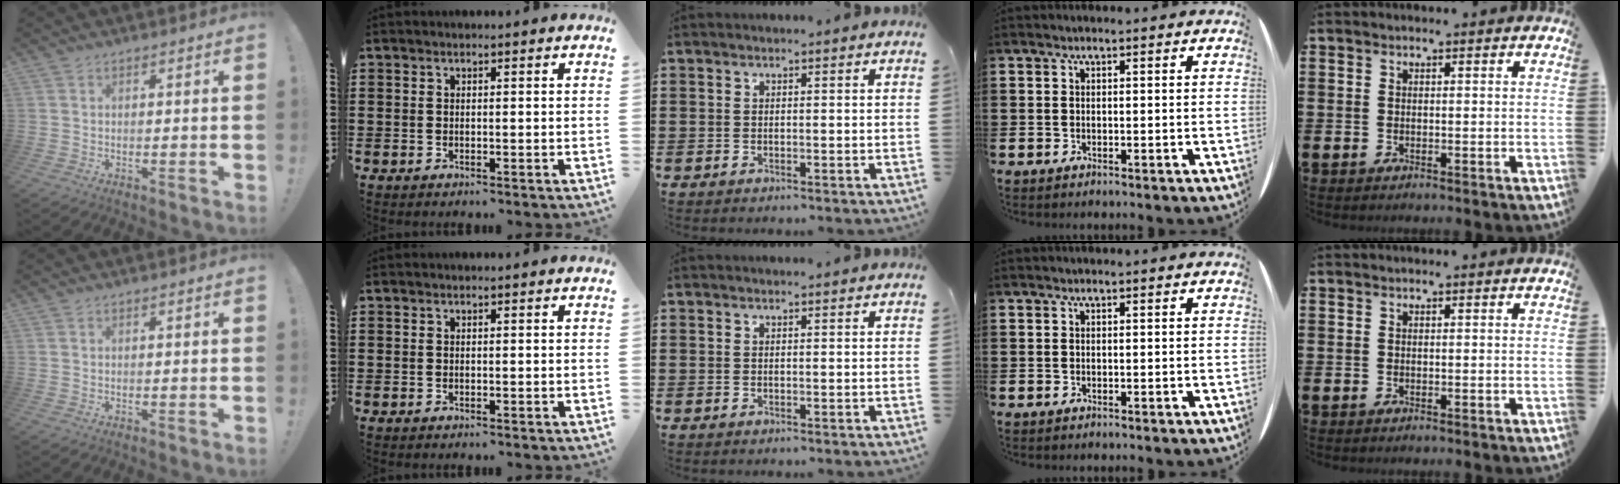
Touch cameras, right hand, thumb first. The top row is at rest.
{}